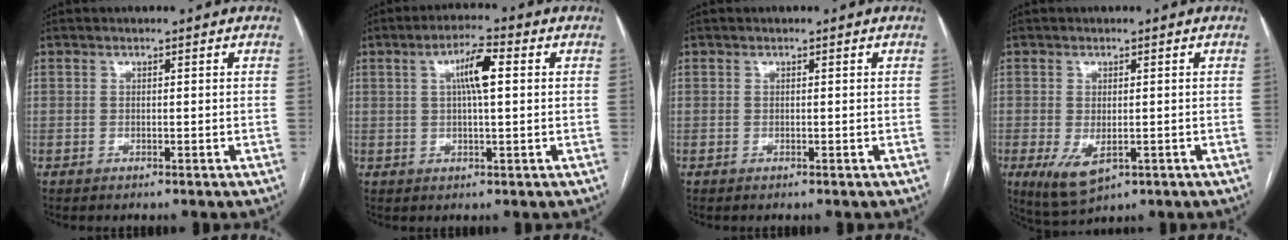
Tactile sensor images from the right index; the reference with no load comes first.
{"total": 5.8, "force": [1.3, 0.8, 5.6], "torque": [-0.102, 0.013, 0.022]}
{"total": 0.0}
{"total": 5.7, "force": [-1.9, 2.8, 4.6], "torque": [-0.083, -0.016, -0.017]}